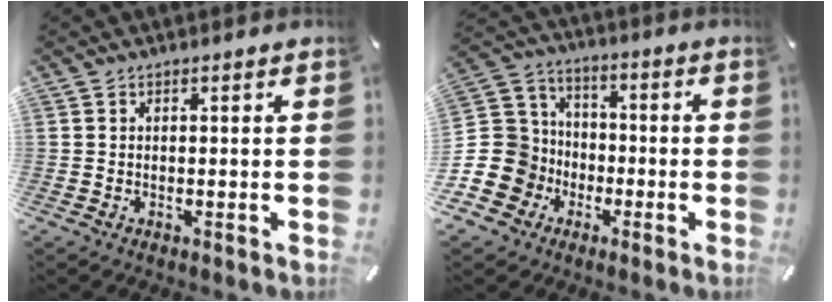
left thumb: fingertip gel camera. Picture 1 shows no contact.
{"total": 13.6, "force": [-4.8, 12.4, 2.7], "torque": [-0.069, 0.029, -0.086]}